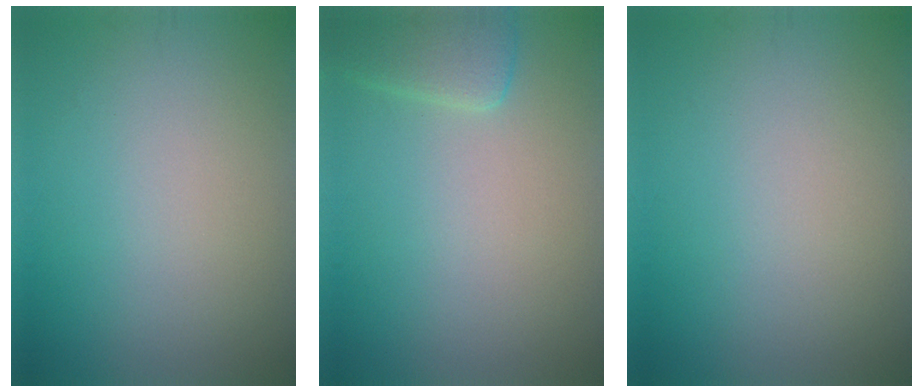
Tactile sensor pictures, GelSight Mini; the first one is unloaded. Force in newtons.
{"total": 2.4, "press": 2.4, "slide": 0.2}
{"total": 0.0}